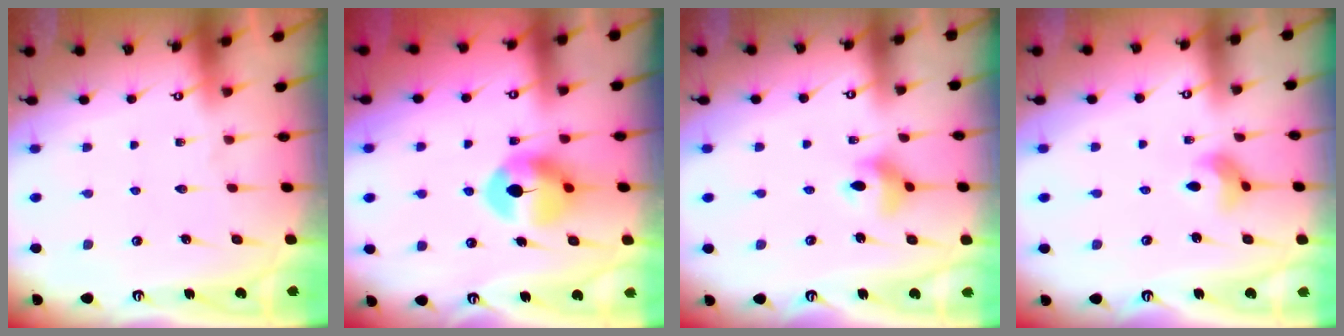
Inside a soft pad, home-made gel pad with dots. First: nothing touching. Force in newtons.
{"total": 8.5, "press": 8.5, "slide": 0.2}
{"total": 7.5, "press": 7.0, "slide": 2.6}
{"total": 5.2, "press": 5.2, "slide": 0.4}